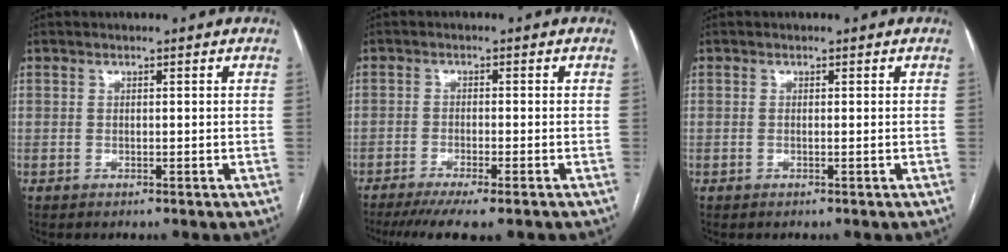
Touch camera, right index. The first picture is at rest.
{"total": 8.6, "force": [-6.7, 0.7, 5.4], "torque": [-0.077, -0.017, -0.103]}
{"total": 0.0}